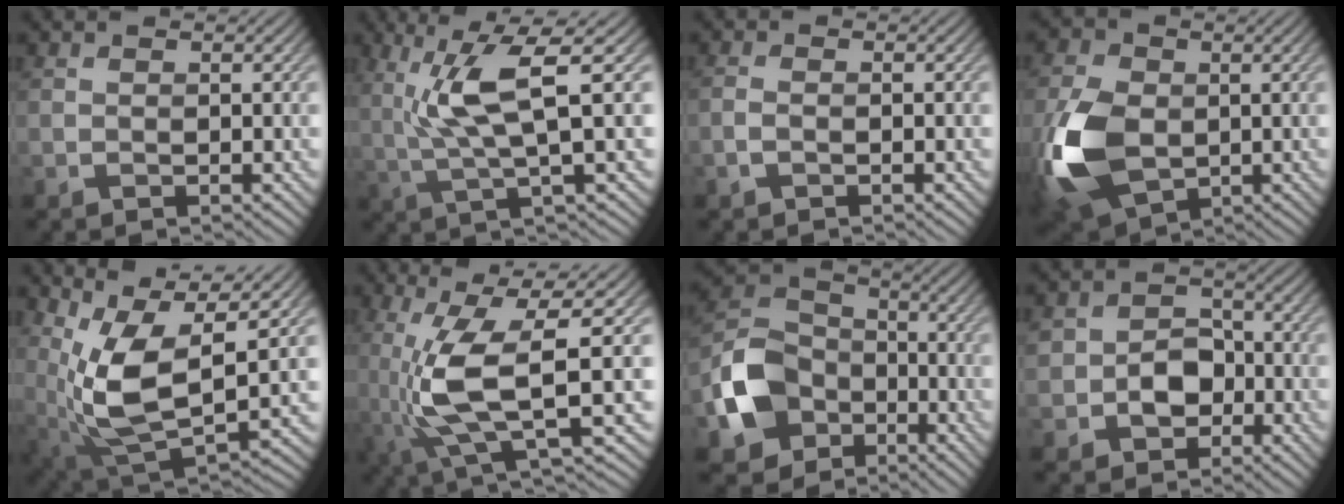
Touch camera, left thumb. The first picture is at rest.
{"total": 7.3, "force": [2.0, 1.0, 7.0], "torque": [-0.146, 0.012, 0.039]}
{"total": 1.2, "force": [-0.7, 0.6, 0.8], "torque": [-0.019, 0.001, -0.021]}
{"total": 12.7, "force": [-2.1, 8.4, 9.4], "torque": [-0.245, -0.010, -0.051]}
{"total": 12.1, "force": [3.2, 4.9, 10.6], "torque": [-0.230, -0.008, 0.063]}
{"total": 9.0, "force": [-0.4, 1.7, 8.8], "torque": [-0.179, 0.004, -0.005]}
{"total": 10.7, "force": [-4.3, 8.2, 5.3], "torque": [-0.134, -0.010, -0.105]}
{"total": 5.6, "force": [-1.5, 4.5, 2.9], "torque": [-0.041, 0.008, -0.042]}